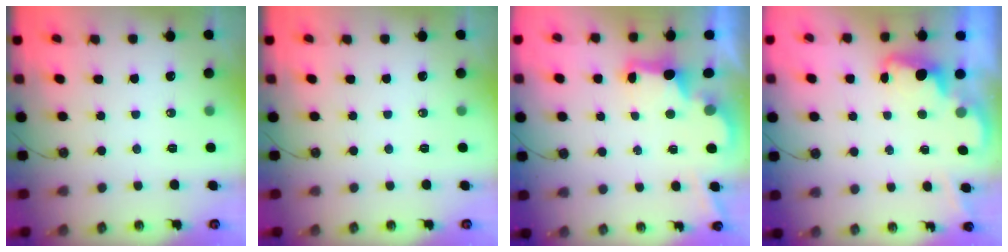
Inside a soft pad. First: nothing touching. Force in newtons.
{"total": 0.0}
{"total": 2.8, "press": 2.7, "slide": 0.9}
{"total": 2.0, "press": 2.0, "slide": 0.6}